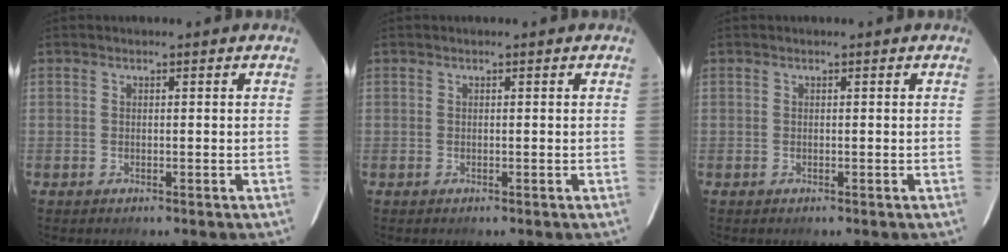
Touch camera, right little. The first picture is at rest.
{"total": 0.0}
{"total": 0.0}